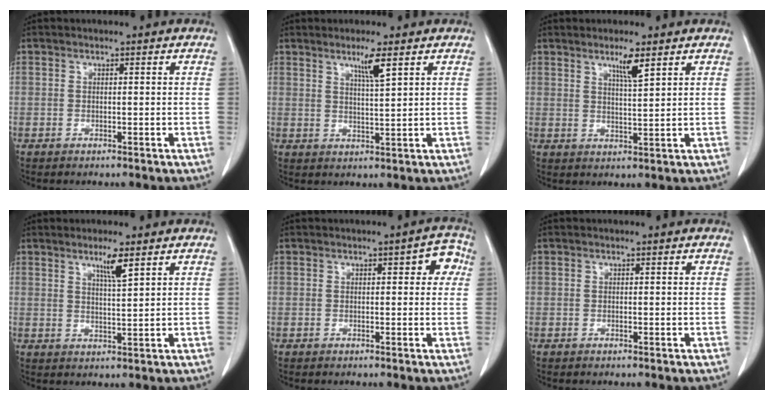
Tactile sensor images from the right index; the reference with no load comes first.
{"total": 3.9, "force": [2.4, -0.5, 3.0], "torque": [-0.057, -0.009, 0.045]}
{"total": 3.8, "force": [2.5, -0.1, 2.9], "torque": [-0.054, -0.008, 0.046]}
{"total": 3.8, "force": [2.5, -0.2, 2.9], "torque": [-0.055, -0.008, 0.046]}
{"total": 3.9, "force": [1.2, 1.5, 3.4], "torque": [-0.026, 0.015, 0.008]}
{"total": 0.0}